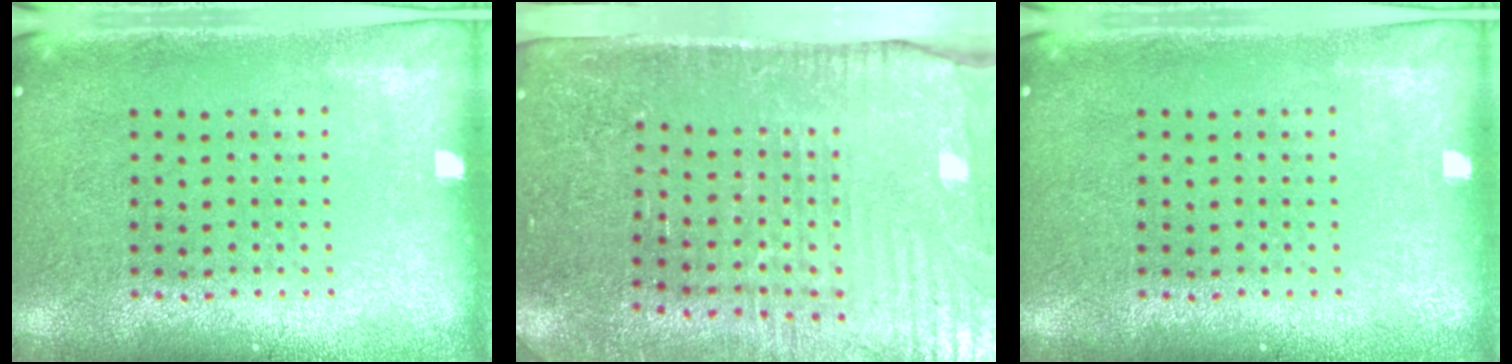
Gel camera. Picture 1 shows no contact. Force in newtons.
{"total": 3.7, "press": 3.5, "slide": 1.2}
{"total": 0.0}